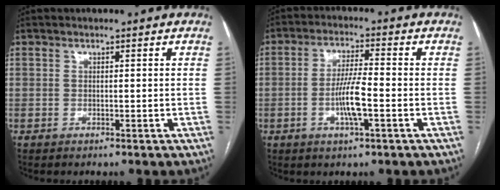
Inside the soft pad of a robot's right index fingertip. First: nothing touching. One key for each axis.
{"total": 6.7, "fx": -1.9, "fy": 0.7, "fz": 6.4, "tx": -0.128, "ty": -0.001, "tz": -0.036}